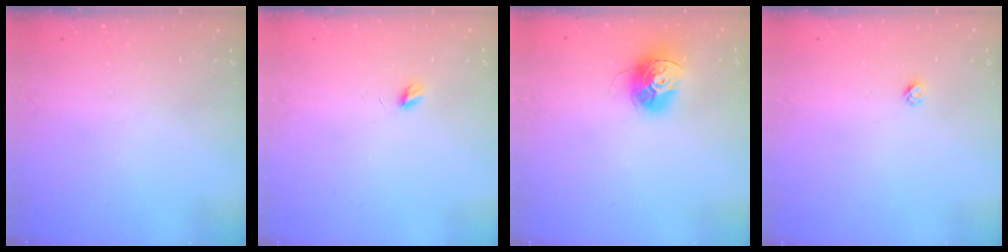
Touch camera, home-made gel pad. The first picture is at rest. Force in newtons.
{"total": 3.9, "press": 3.9, "slide": 0.3}
{"total": 13.1, "press": 13.1, "slide": 0.7}
{"total": 2.3, "press": 2.3, "slide": 0.2}